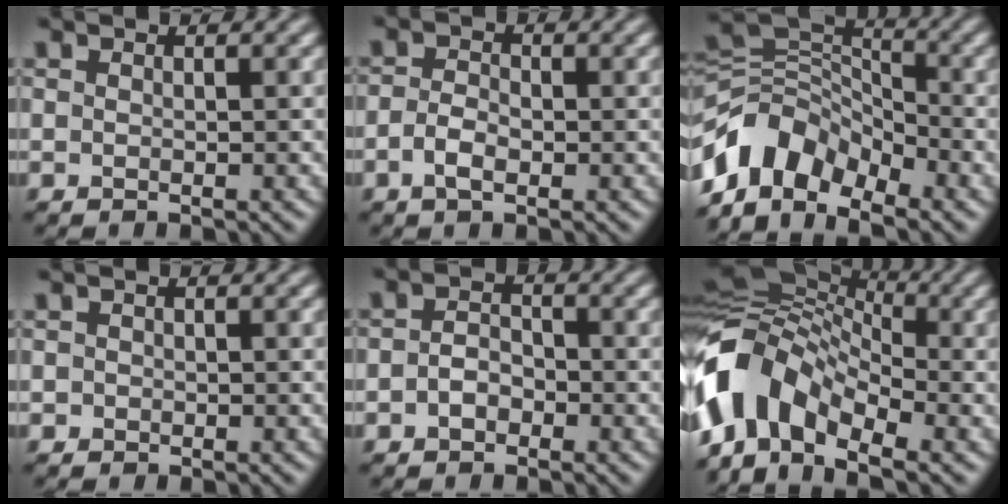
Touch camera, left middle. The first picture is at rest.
{"total": 2.2, "force": [-0.7, 1.2, 1.7], "torque": [-0.034, 0.001, -0.019]}
{"total": 8.1, "force": [-4.4, 5.2, 4.4], "torque": [-0.076, 0.010, -0.094]}
{"total": 0.6, "force": [-0.2, 0.5, 0.1], "torque": [0.003, -0.004, -0.004]}
{"total": 2.1, "force": [-0.7, 1.5, 1.3], "torque": [-0.026, 0.003, -0.017]}
{"total": 11.3, "force": [-3.5, 7.7, 7.6], "torque": [-0.147, 0.015, -0.088]}